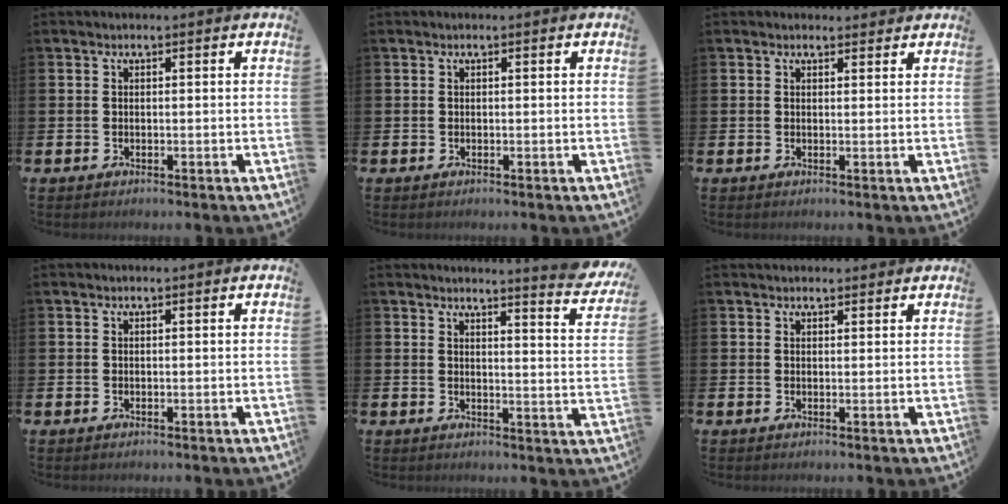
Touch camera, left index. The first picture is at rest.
{"total": 0.0}
{"total": 1.2, "force": [1.1, 0.6, 0.1], "torque": [0.018, -0.003, 0.016]}
{"total": 0.0}
{"total": 4.0, "force": [3.8, -0.4, 1.0], "torque": [-0.007, -0.045, 0.057]}
{"total": 1.4, "force": [1.3, 0.6, 0.1], "torque": [0.006, 0.001, 0.022]}